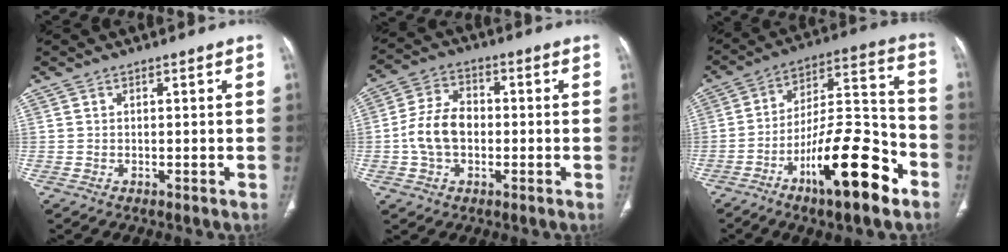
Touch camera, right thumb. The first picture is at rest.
{"total": 9.3, "force": [-1.1, 6.5, 6.5], "torque": [-0.119, 0.023, -0.026]}
{"total": 20.3, "force": [-10.5, 5.9, 16.3], "torque": [-0.267, 0.067, -0.170]}